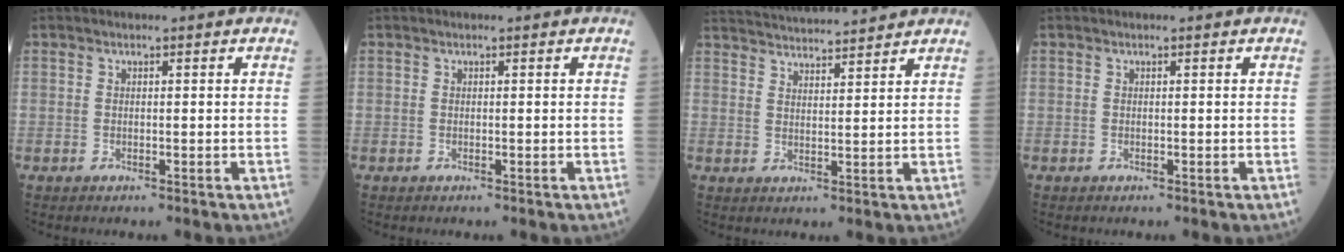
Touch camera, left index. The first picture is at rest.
{"total": 0.0}
{"total": 14.0, "force": [13.3, 0.9, 4.1], "torque": [-0.085, 0.034, 0.206]}
{"total": 0.0}